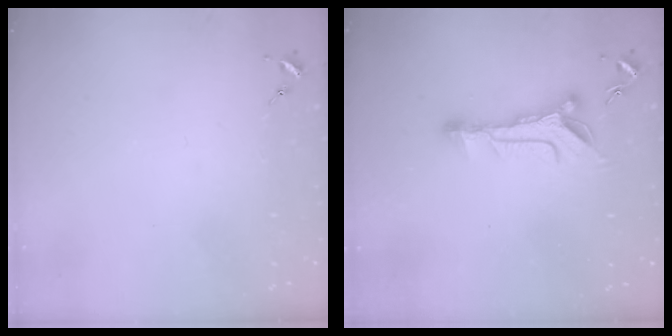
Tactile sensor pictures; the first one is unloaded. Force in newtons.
{"total": 11.4, "press": 11.4, "slide": 0.8}